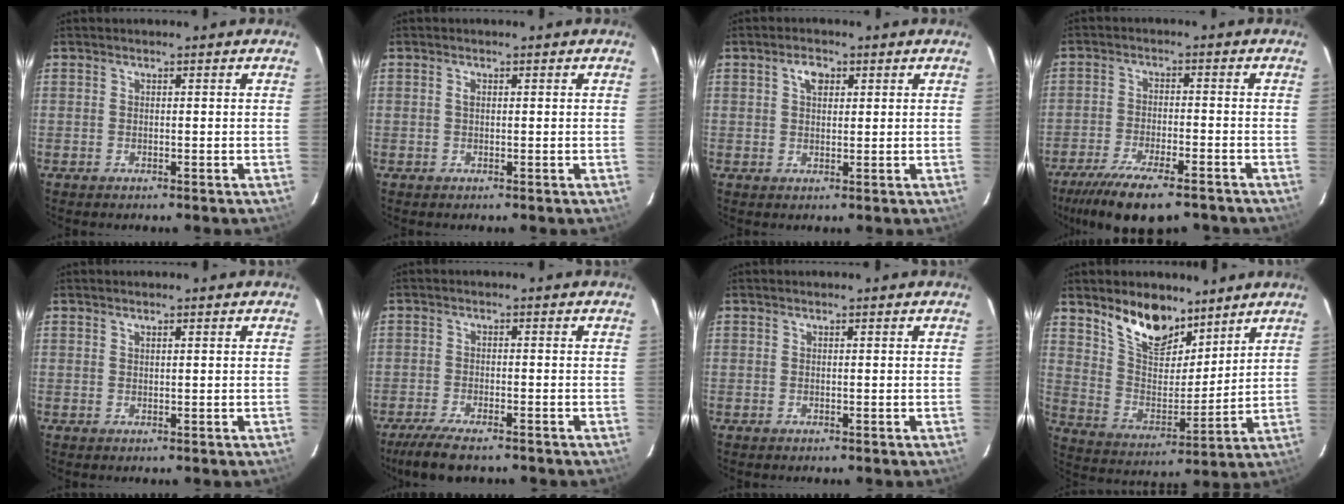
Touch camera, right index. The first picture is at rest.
{"total": 0.6, "force": [0.1, 0.4, 0.5], "torque": [-0.010, 0.002, 0.002]}
{"total": 2.9, "force": [1.2, 1.8, 1.9], "torque": [-0.032, 0.009, 0.021]}
{"total": 14.2, "force": [-11.0, 3.7, 8.1], "torque": [-0.170, -0.035, -0.180]}
{"total": 0.5, "force": [0.5, 0.1, 0.3], "torque": [-0.005, 0.002, 0.009]}
{"total": 7.9, "force": [-6.3, 1.7, 4.4], "torque": [-0.107, -0.024, -0.113]}
{"total": 0.0}
{"total": 13.2, "force": [9.6, 6.4, 6.4], "torque": [-0.121, 0.005, 0.180]}